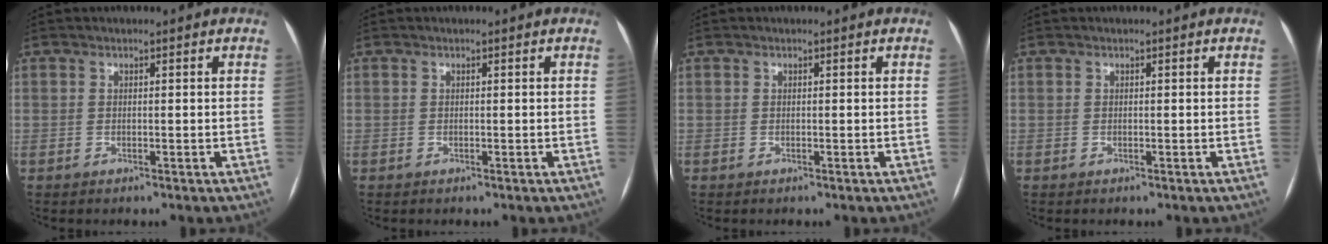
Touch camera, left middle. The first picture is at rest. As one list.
[{"total": 0.0}, {"total": 0.0}, {"total": 0.0}]